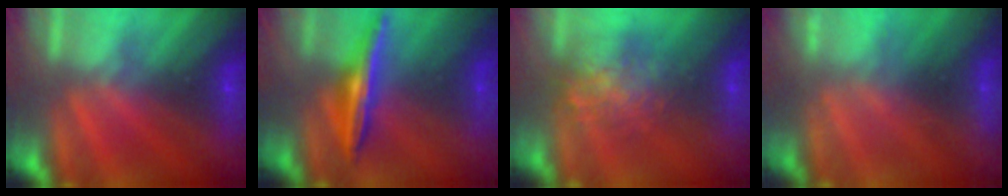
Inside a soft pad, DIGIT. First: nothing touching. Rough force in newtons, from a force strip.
{"total": 1.5}
{"total": 7.9}
{"total": 2.2}